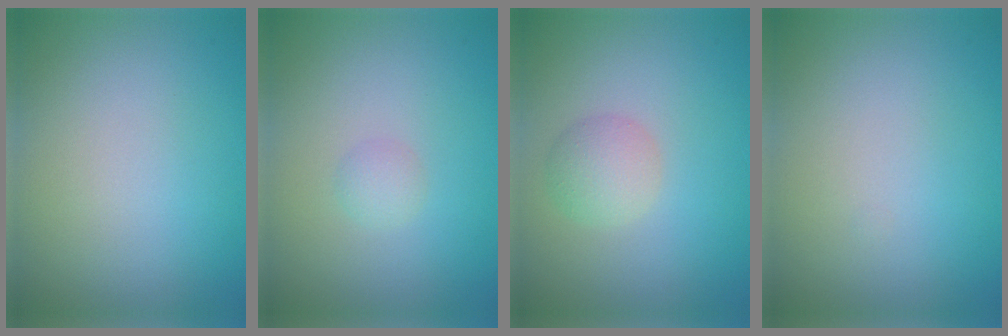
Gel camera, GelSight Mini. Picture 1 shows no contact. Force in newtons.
{"total": 1.0, "press": 1.0, "slide": 0.1}
{"total": 2.3, "press": 2.3, "slide": 0.0}
{"total": 0.0}